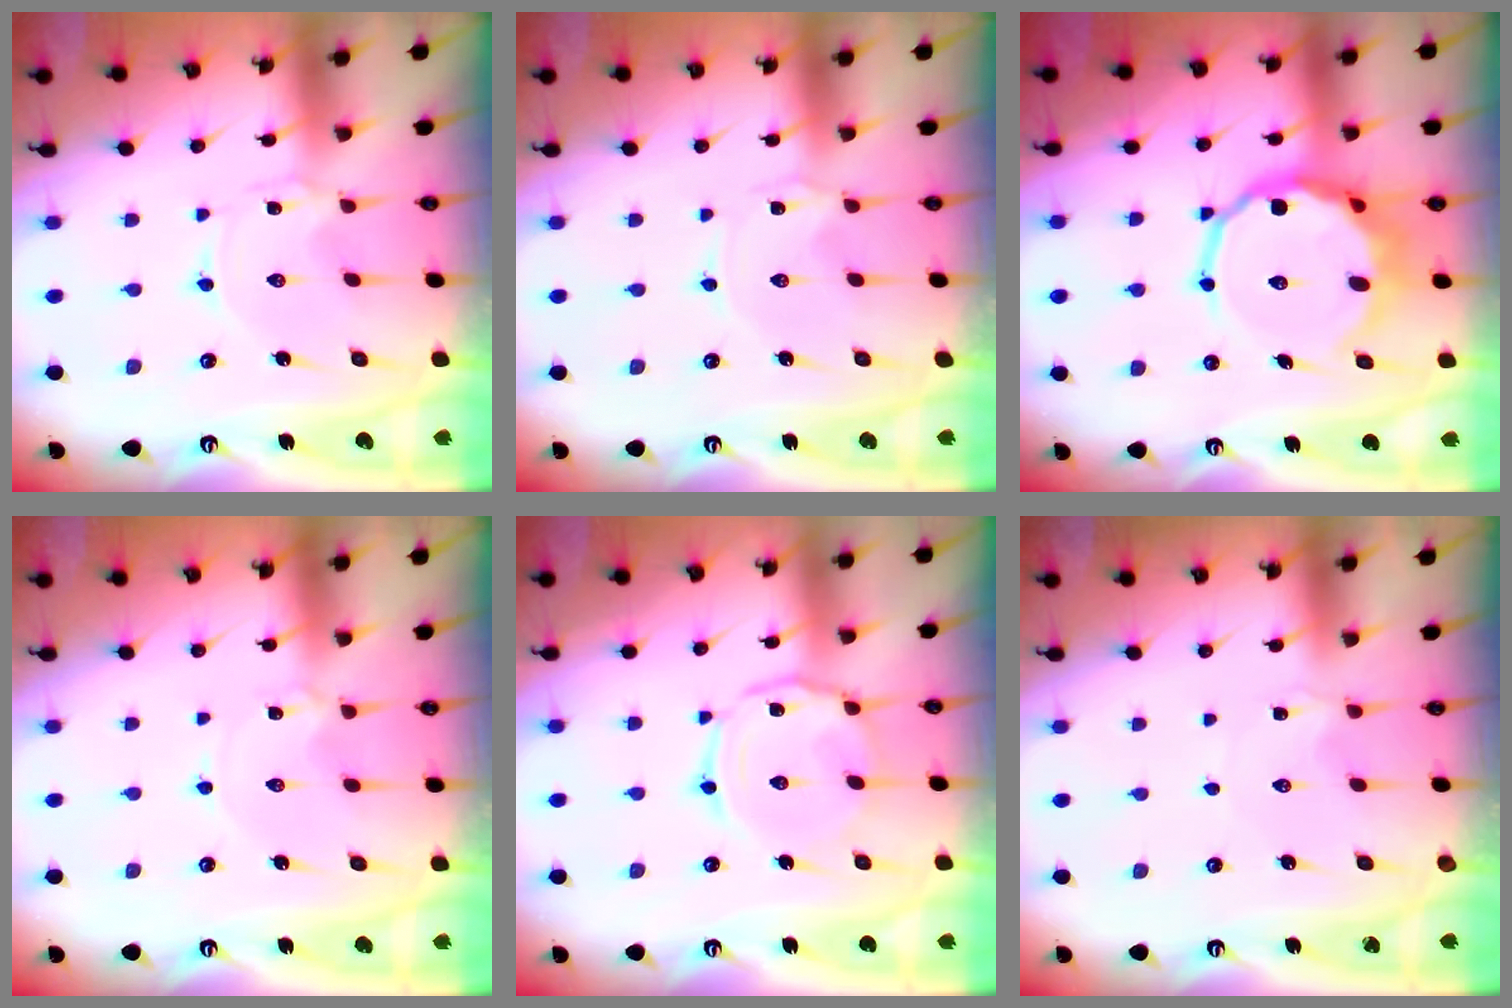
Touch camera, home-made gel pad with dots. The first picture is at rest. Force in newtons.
{"total": 0.0}
{"total": 13.0, "press": 12.5, "slide": 3.5}
{"total": 1.1, "press": 1.0, "slide": 0.1}
{"total": 8.0, "press": 8.0, "slide": 0.6}
{"total": 2.6, "press": 2.6, "slide": 0.5}